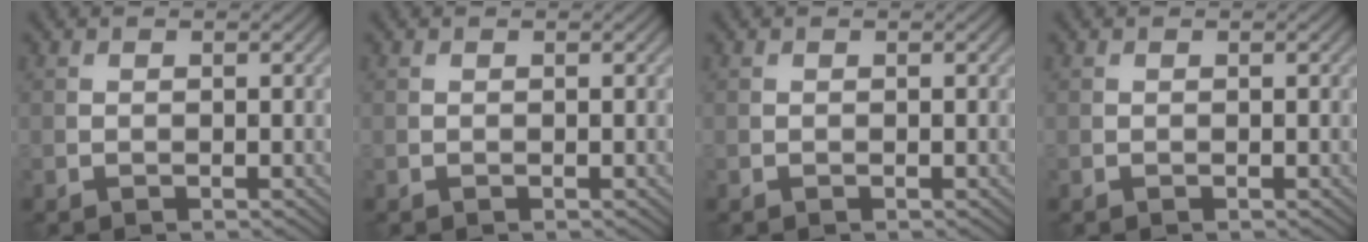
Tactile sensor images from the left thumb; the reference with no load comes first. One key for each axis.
{"total": 0.0}
{"total": 0.0}
{"total": 0.0}